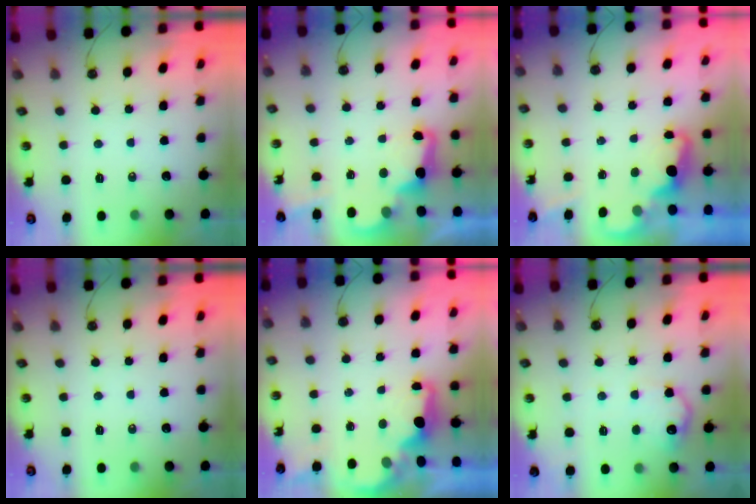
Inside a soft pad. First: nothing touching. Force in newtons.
{"total": 3.4, "press": 3.3, "slide": 0.5}
{"total": 2.1, "press": 2.0, "slide": 0.6}
{"total": 0.0}
{"total": 2.0, "press": 1.8, "slide": 0.8}
{"total": 10.4, "press": 10.4, "slide": 0.5}